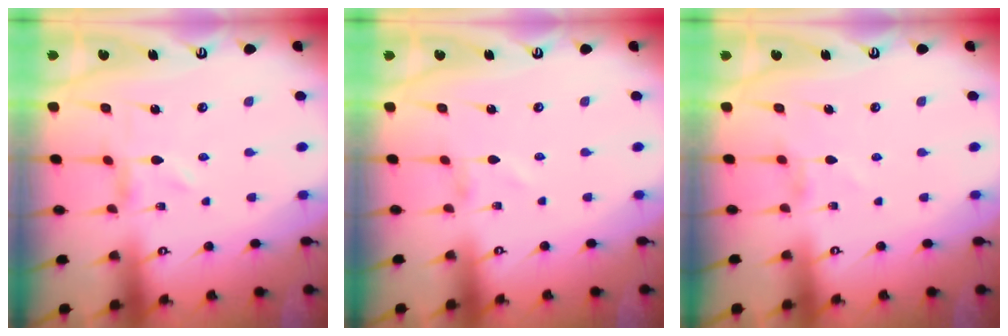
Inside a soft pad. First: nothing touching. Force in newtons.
{"total": 1.3, "press": 1.3, "slide": 0.1}
{"total": 2.9, "press": 2.9, "slide": 0.4}